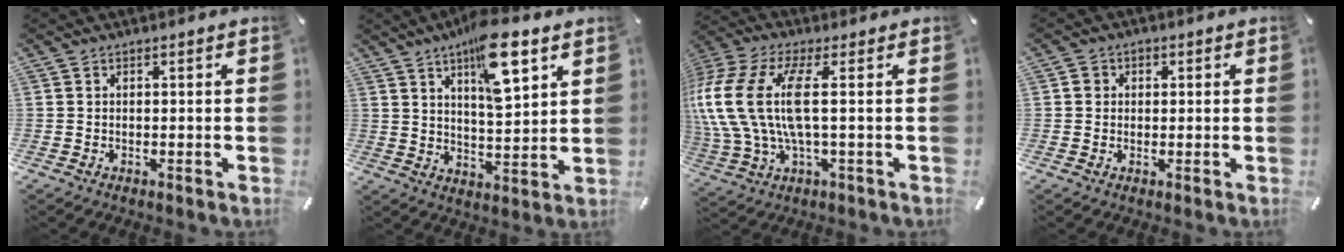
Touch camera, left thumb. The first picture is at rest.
{"total": 13.8, "force": [8.3, 4.8, 9.9], "torque": [-0.142, -0.042, 0.136]}
{"total": 15.9, "force": [1.5, 6.2, 14.5], "torque": [-0.323, -0.016, 0.022]}
{"total": 2.3, "force": [0.0, 2.2, 0.9], "torque": [-0.010, 0.006, -0.004]}